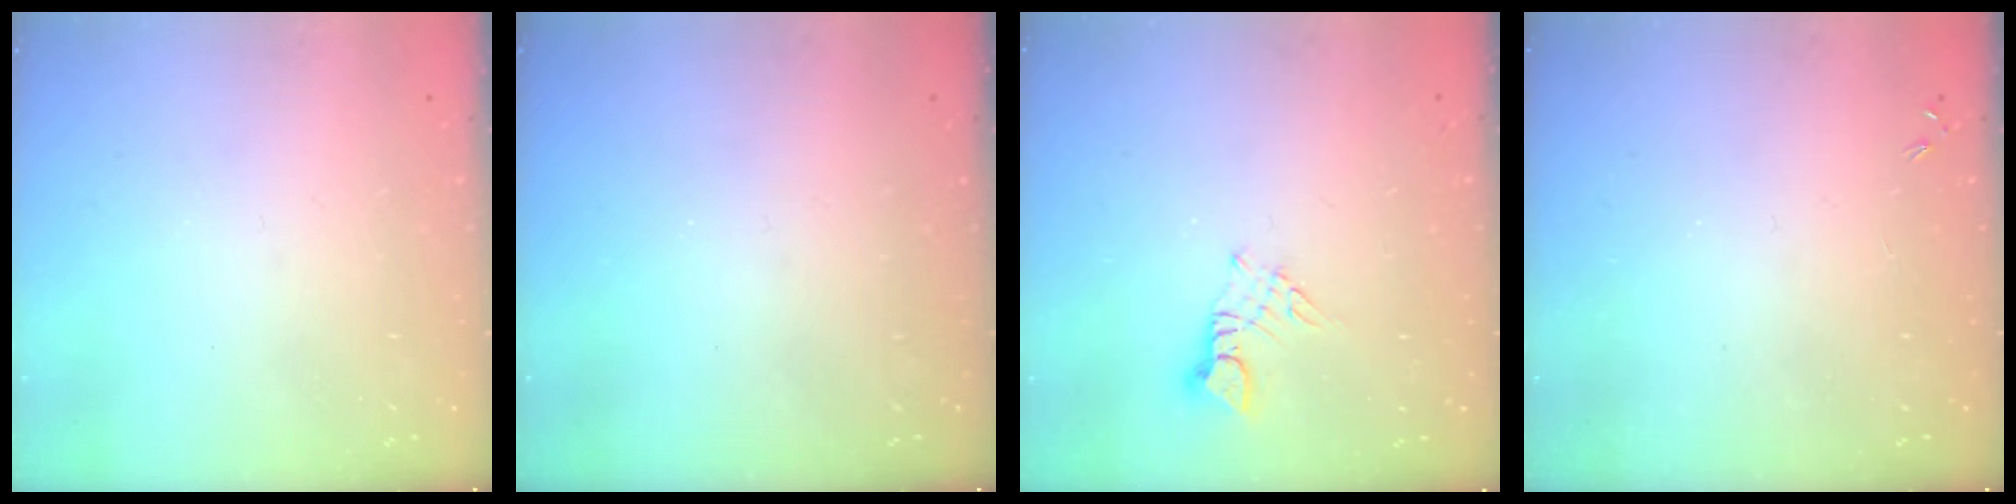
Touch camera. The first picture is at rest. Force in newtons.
{"total": 0.0}
{"total": 3.1, "press": 3.1, "slide": 0.3}
{"total": 0.0}